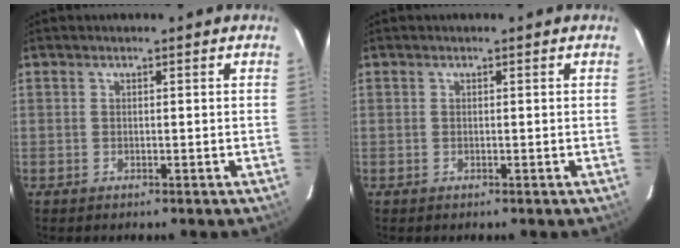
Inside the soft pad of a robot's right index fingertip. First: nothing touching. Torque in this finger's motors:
{"motor_torque": [0.00, 0.00, 0.00, 0.01]}